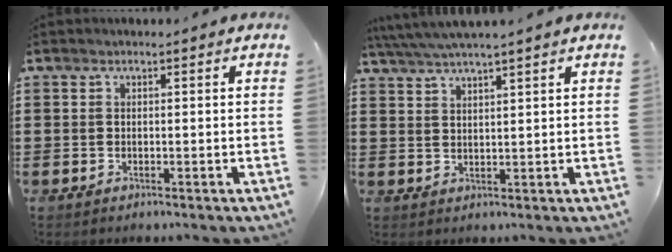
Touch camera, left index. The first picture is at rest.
{"total": 3.4, "force": [3.1, -0.6, 1.3], "torque": [-0.034, -0.007, 0.056]}